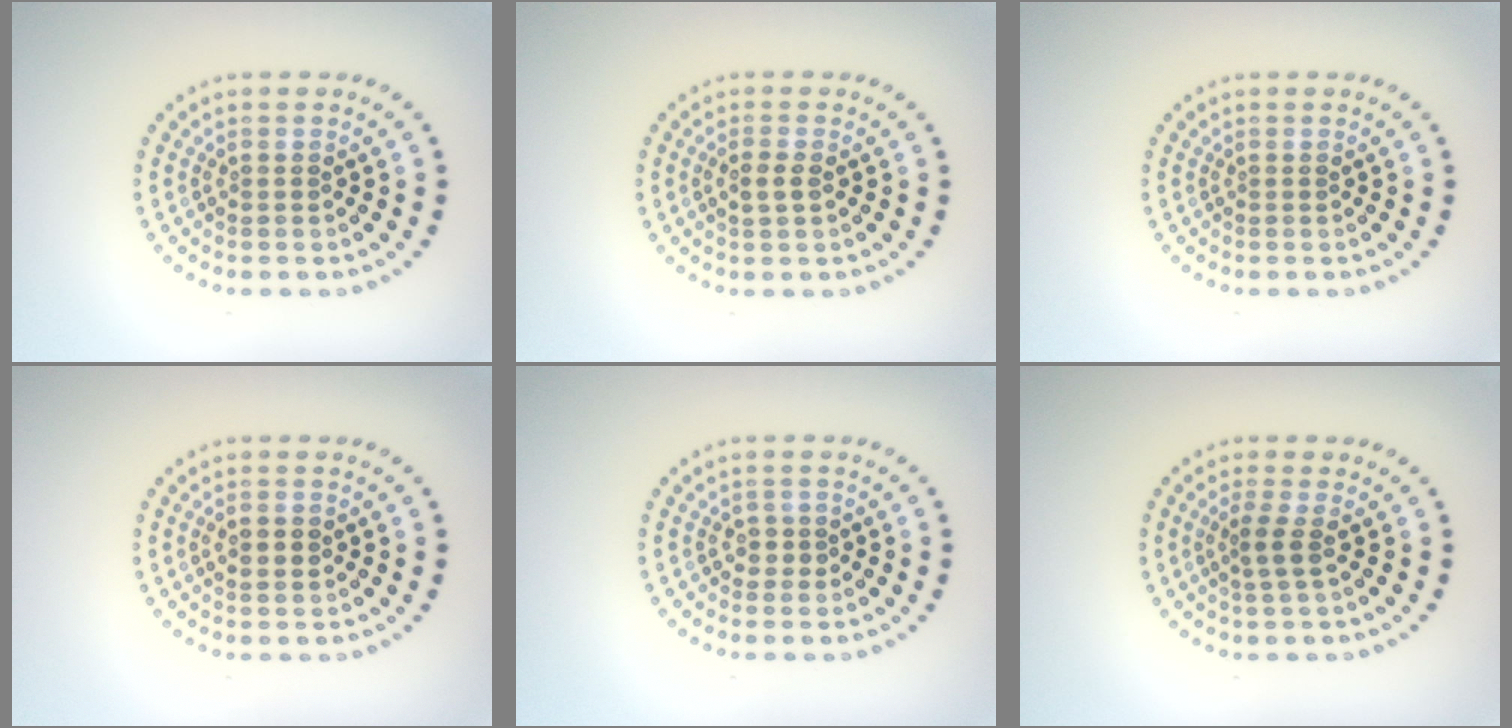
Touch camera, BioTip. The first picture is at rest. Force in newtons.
{"total": 1.5, "press": 1.4, "slide": 0.2}
{"total": 0.0}
{"total": 1.2, "press": 1.2, "slide": 0.0}
{"total": 1.1, "press": 0.9, "slide": 0.6}
{"total": 1.6, "press": 1.3, "slide": 1.0}